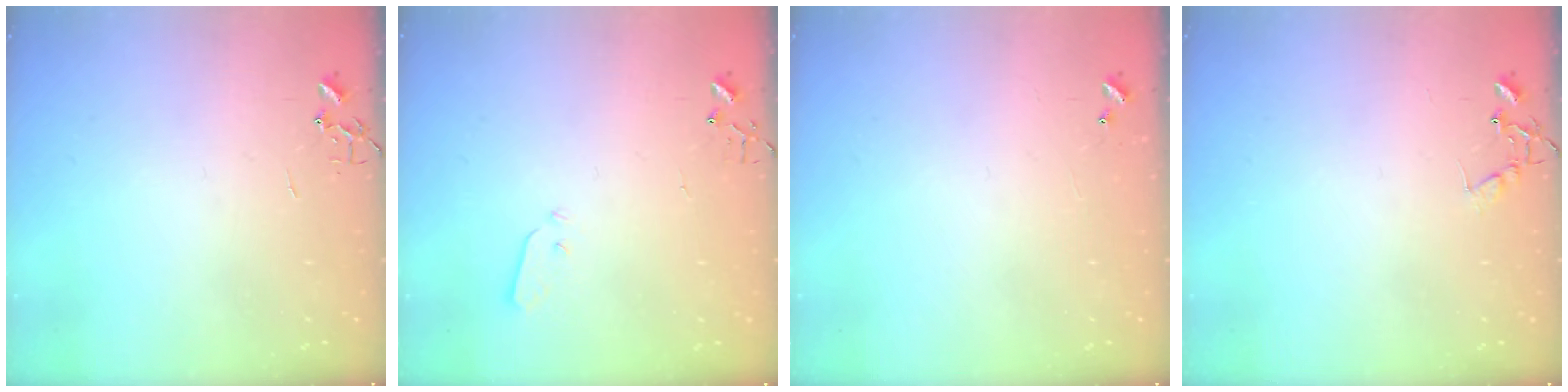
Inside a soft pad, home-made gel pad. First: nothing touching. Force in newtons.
{"total": 3.6, "press": 3.6, "slide": 0.2}
{"total": 4.1, "press": 4.1, "slide": 0.5}
{"total": 7.5, "press": 7.5, "slide": 0.4}